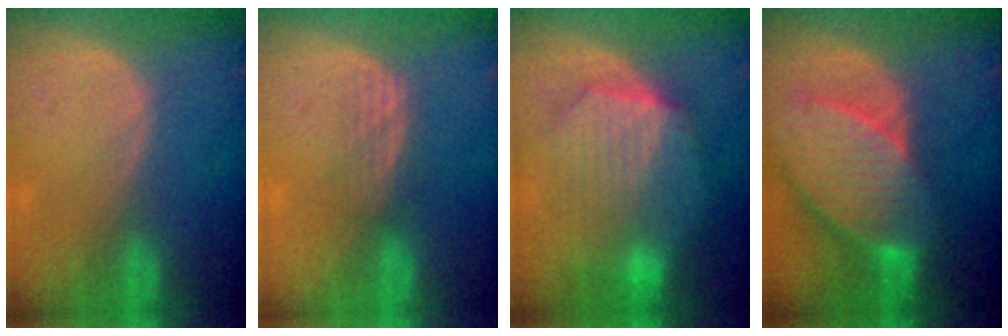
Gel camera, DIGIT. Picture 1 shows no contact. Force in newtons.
{"total": 2.8, "press": 2.6, "slide": 1.0}
{"total": 10.9, "press": 10.9, "slide": 0.7}
{"total": 10.7, "press": 9.4, "slide": 5.0}